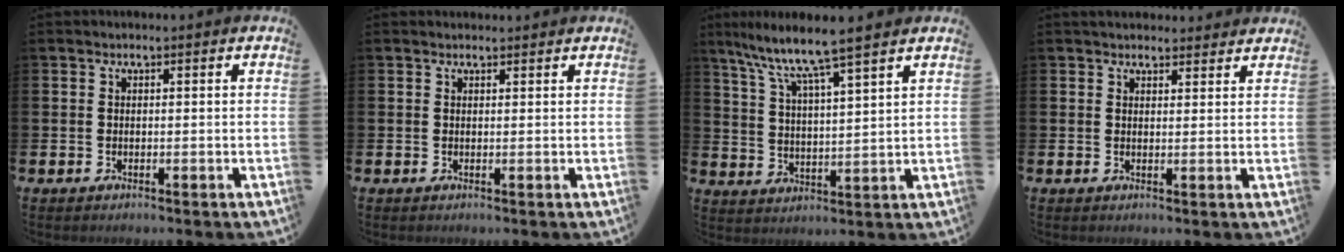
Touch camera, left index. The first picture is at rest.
{"total": 0.7, "force": [0.7, 0.2, 0.1], "torque": [0.010, -0.003, 0.010]}
{"total": 7.8, "force": [6.9, 0.1, 3.7], "torque": [-0.104, -0.037, 0.117]}
{"total": 2.7, "force": [2.6, 0.8, 0.0], "torque": [0.006, -0.012, 0.045]}